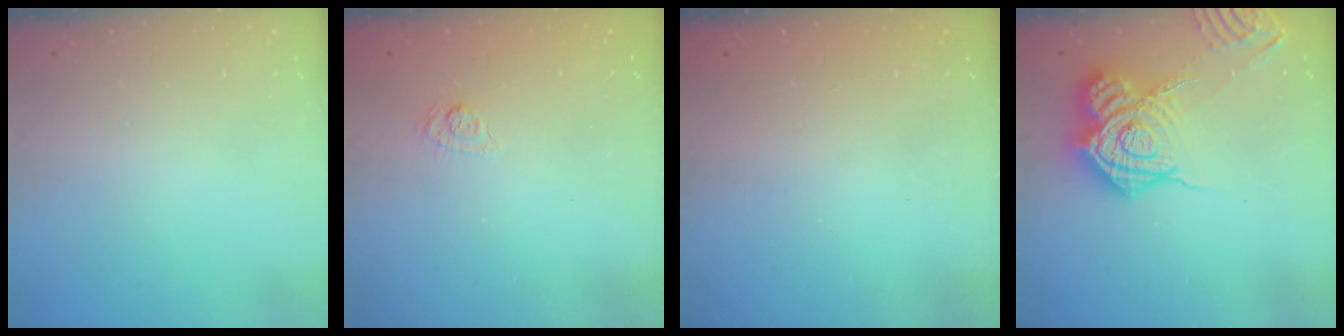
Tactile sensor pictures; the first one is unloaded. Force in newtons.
{"total": 4.5, "press": 4.2, "slide": 1.7}
{"total": 2.3, "press": 2.2, "slide": 0.8}
{"total": 18.8, "press": 18.7, "slide": 1.5}